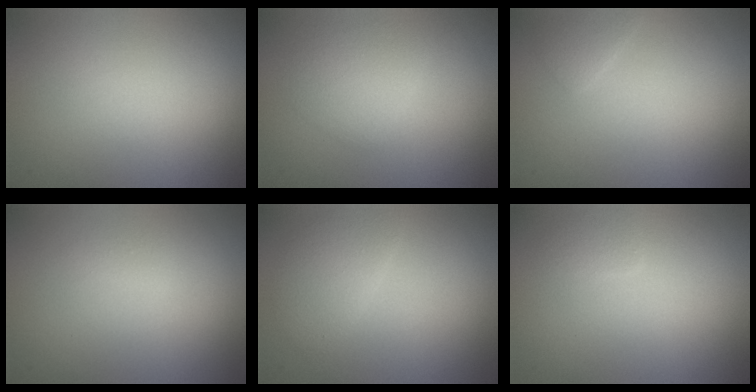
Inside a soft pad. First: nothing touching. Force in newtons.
{"total": 2.2, "press": 2.2, "slide": 0.1}
{"total": 1.1, "press": 1.1, "slide": 0.0}
{"total": 0.7, "press": 0.7, "slide": 0.0}
{"total": 2.3, "press": 2.3, "slide": 0.1}
{"total": 0.9, "press": 0.9, "slide": 0.0}